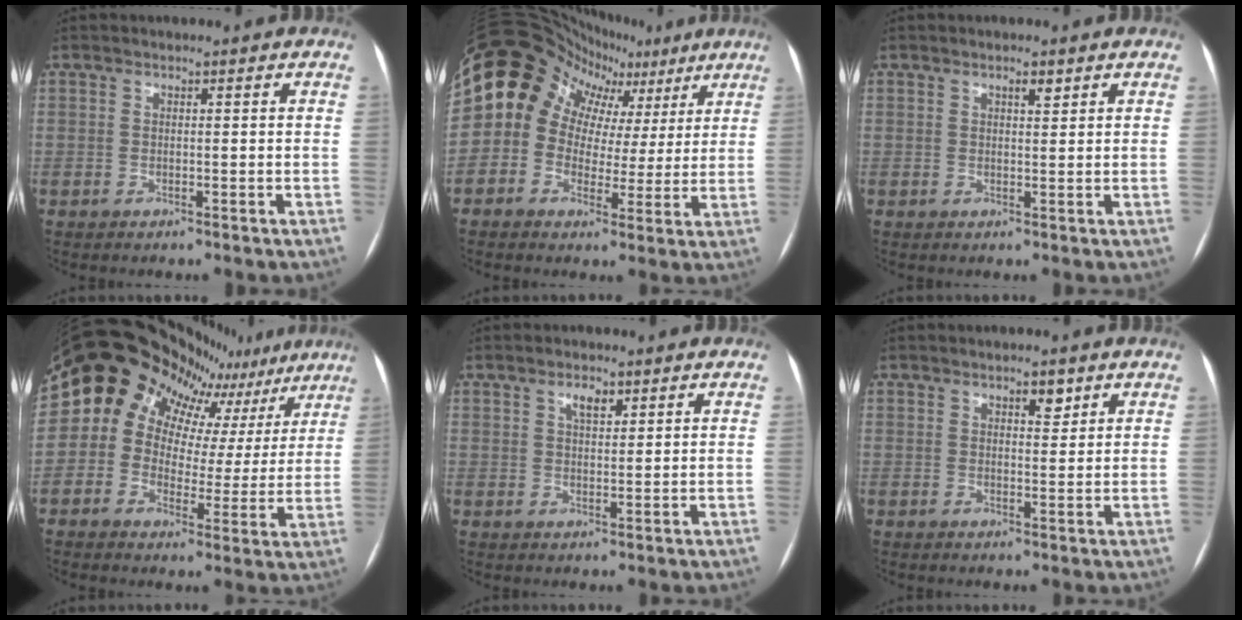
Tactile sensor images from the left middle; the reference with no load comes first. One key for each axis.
{"total": 15.8, "fx": 6.6, "fy": 13.2, "fz": 5.7, "tx": -0.084, "ty": 0.073, "tz": 0.084}
{"total": 1.4, "fx": 0.9, "fy": 0.4, "fz": 1.0, "tx": -0.017, "ty": 0.000, "tz": 0.014}
{"total": 20.3, "fx": 14.9, "fy": 11.6, "fz": 7.3, "tx": -0.111, "ty": 0.062, "tz": 0.165}
{"total": 2.6, "fx": 1.5, "fy": 1.1, "fz": 1.8, "tx": -0.032, "ty": 0.003, "tz": 0.027}
{"total": 2.4, "fx": 1.5, "fy": 0.9, "fz": 1.6, "tx": -0.023, "ty": 0.000, "tz": 0.023}